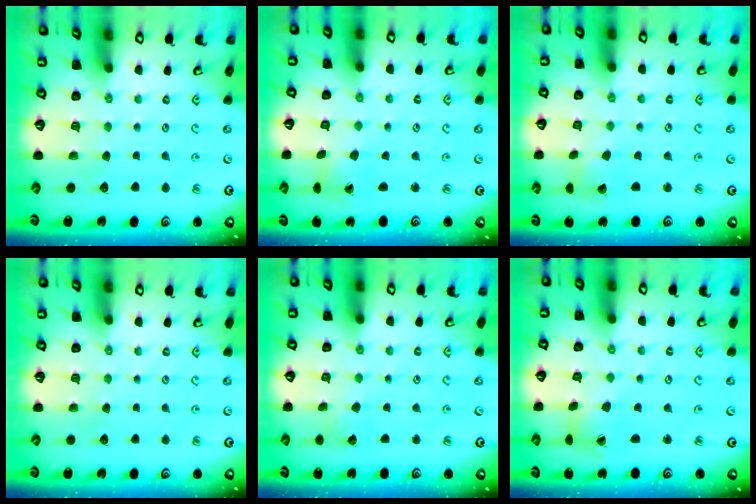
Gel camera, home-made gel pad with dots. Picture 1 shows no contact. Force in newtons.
{"total": 1.6, "press": 1.5, "slide": 0.3}
{"total": 2.3, "press": 2.3, "slide": 0.3}
{"total": 0.0}
{"total": 2.8, "press": 2.7, "slide": 0.3}
{"total": 2.5, "press": 2.5, "slide": 0.4}